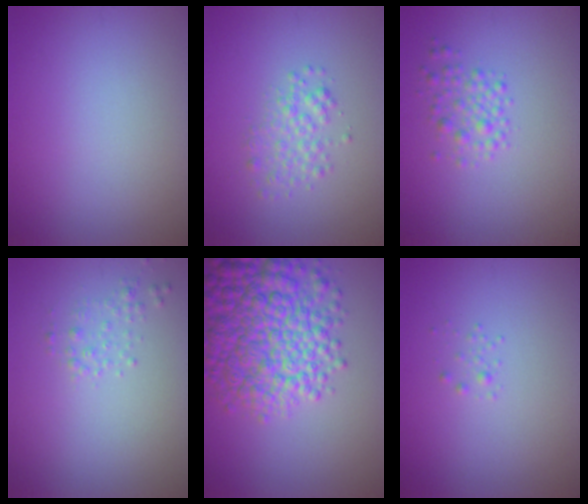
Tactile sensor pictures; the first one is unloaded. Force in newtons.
{"total": 2.1, "press": 2.1, "slide": 0.1}
{"total": 2.0, "press": 2.0, "slide": 0.0}
{"total": 1.0, "press": 1.0, "slide": 0.0}
{"total": 9.7, "press": 9.7, "slide": 0.3}
{"total": 0.6, "press": 0.6, "slide": 0.0}